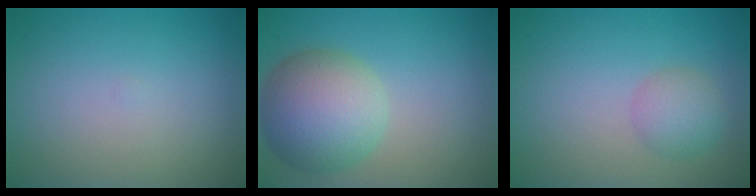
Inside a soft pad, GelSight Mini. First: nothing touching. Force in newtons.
{"total": 7.7, "press": 7.7, "slide": 0.4}
{"total": 2.5, "press": 2.5, "slide": 0.0}